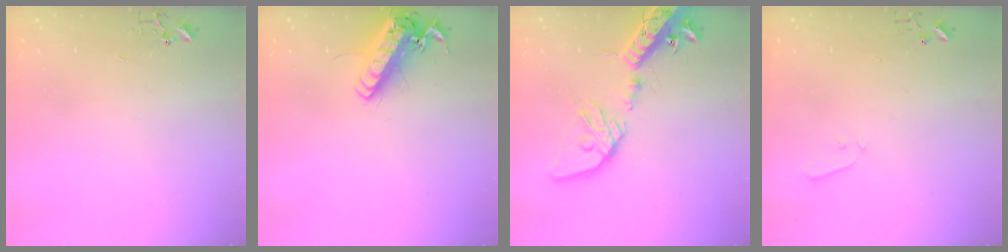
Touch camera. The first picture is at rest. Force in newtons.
{"total": 16.4, "press": 16.1, "slide": 3.2}
{"total": 19.7, "press": 19.2, "slide": 4.1}
{"total": 3.3, "press": 3.2, "slide": 0.5}